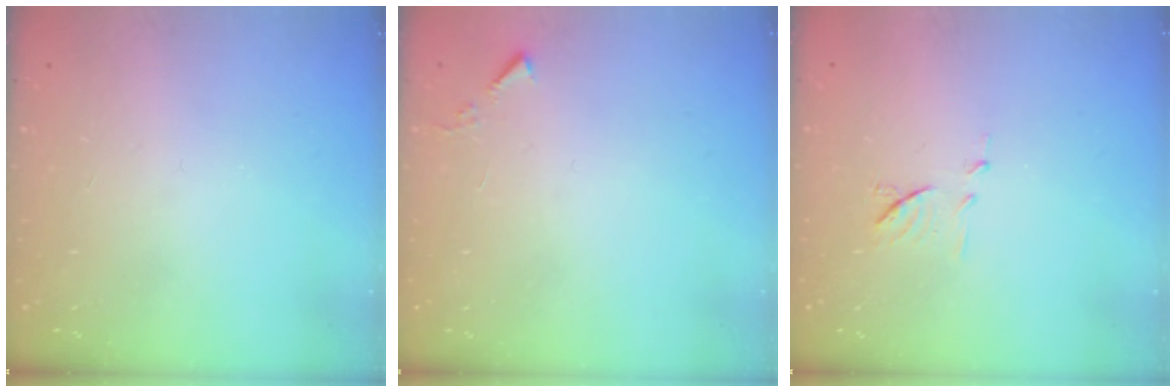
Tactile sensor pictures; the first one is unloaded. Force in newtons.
{"total": 4.0, "press": 3.9, "slide": 0.5}
{"total": 7.0, "press": 7.0, "slide": 0.6}